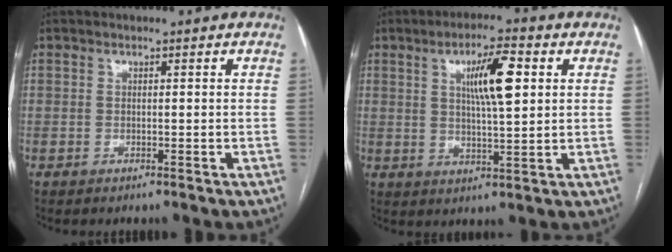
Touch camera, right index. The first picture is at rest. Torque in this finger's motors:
{"motor_torque": [1.01, 0.61, 0.30, 0.15]}